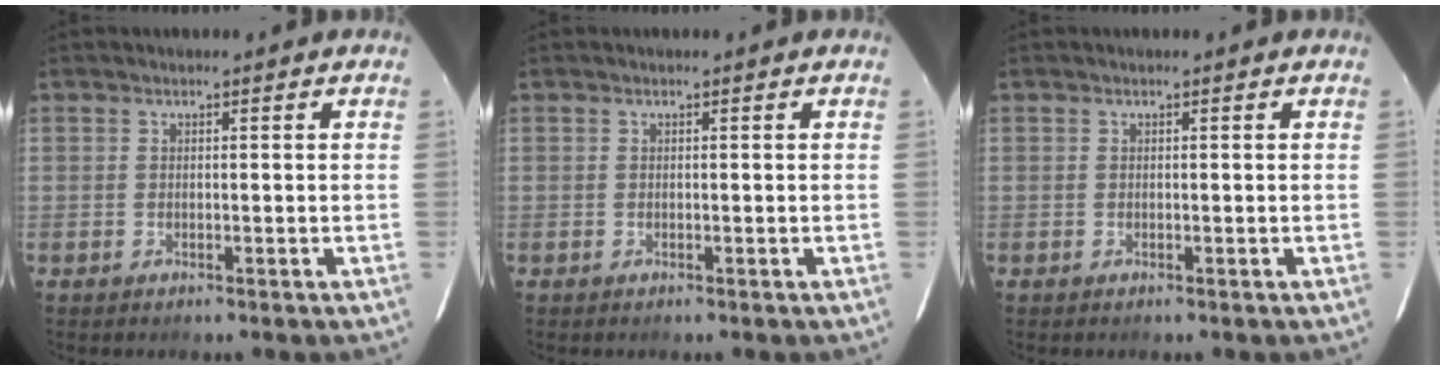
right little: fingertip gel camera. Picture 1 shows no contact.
{"total": 0.0}
{"total": 0.0}